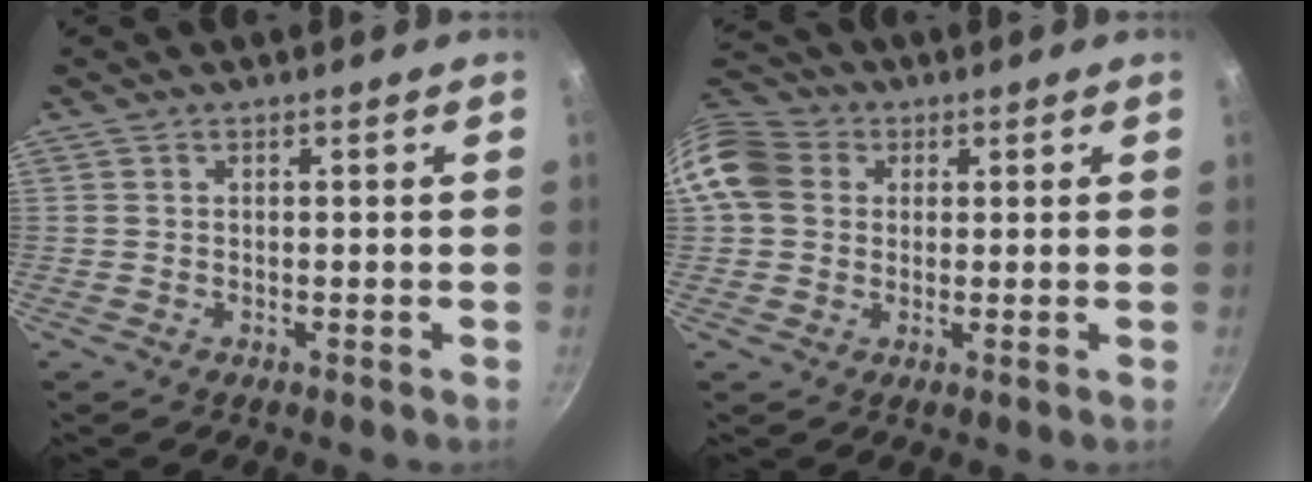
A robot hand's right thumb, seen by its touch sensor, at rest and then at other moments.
{"total": 11.7, "force": [2.2, 9.9, 5.9], "torque": [-0.107, 0.022, 0.024]}